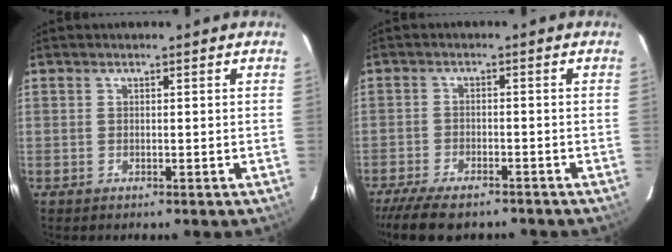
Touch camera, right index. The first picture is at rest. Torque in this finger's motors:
{"motor_torque": [1.17, -0.97, 0.45, 0.12]}